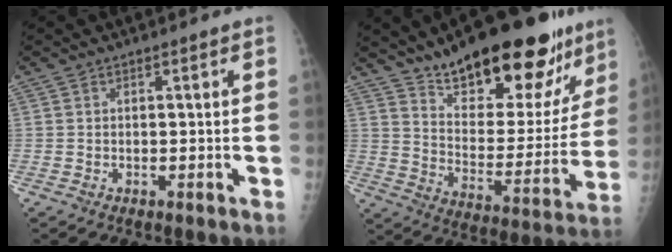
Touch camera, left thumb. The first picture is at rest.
{"total": 26.9, "force": [19.0, 10.0, 16.4], "torque": [-0.197, -0.088, 0.290]}